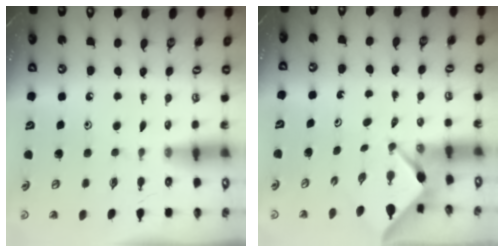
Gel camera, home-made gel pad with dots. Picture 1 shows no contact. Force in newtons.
{"total": 3.2, "press": 3.2, "slide": 0.3}